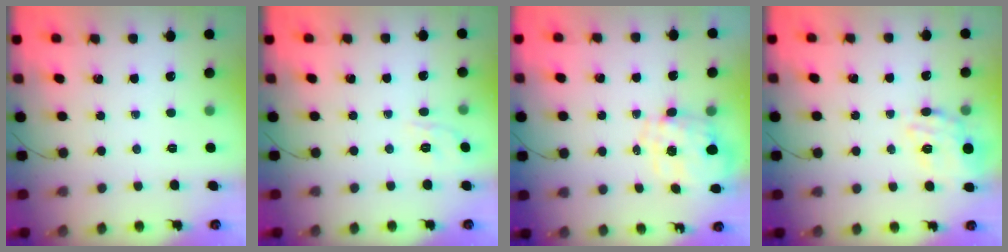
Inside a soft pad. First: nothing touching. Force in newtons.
{"total": 5.6, "press": 5.4, "slide": 1.6}
{"total": 2.1, "press": 1.7, "slide": 1.1}
{"total": 13.6, "press": 13.3, "slide": 2.8}